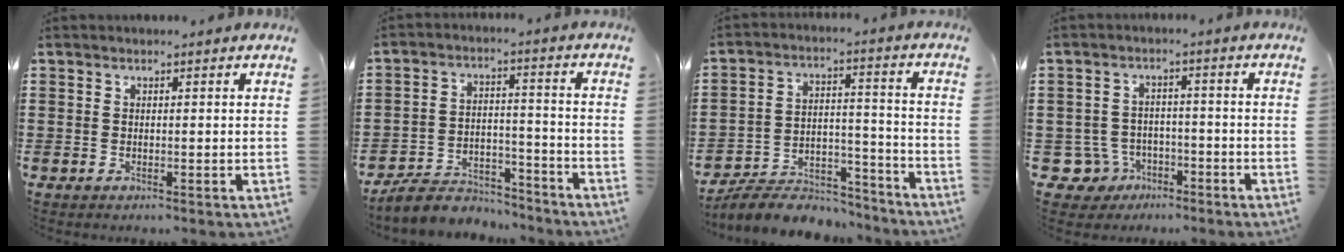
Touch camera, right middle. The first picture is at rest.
{"total": 6.1, "force": [-5.9, 1.4, 1.0], "torque": [-0.021, 0.017, -0.117]}
{"total": 7.3, "force": [-7.0, 1.6, 1.3], "torque": [-0.027, 0.015, -0.137]}
{"total": 4.9, "force": [-3.1, 3.5, 1.3], "torque": [-0.061, 0.003, -0.069]}